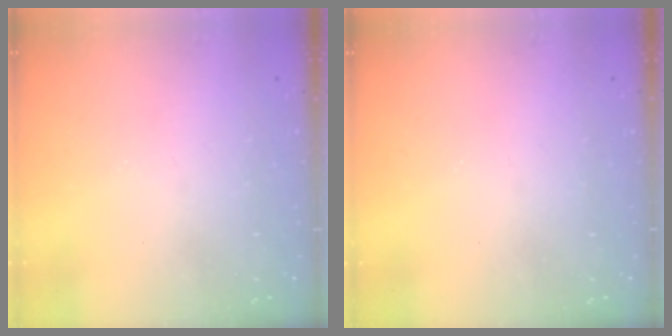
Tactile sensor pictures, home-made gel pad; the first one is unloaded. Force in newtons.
{"total": 0.0}